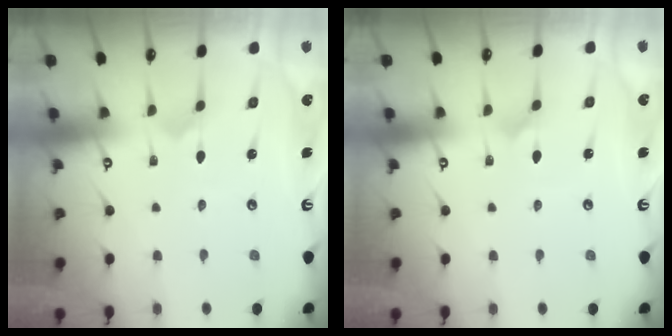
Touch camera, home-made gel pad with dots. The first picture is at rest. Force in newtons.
{"total": 1.5, "press": 1.5, "slide": 0.1}